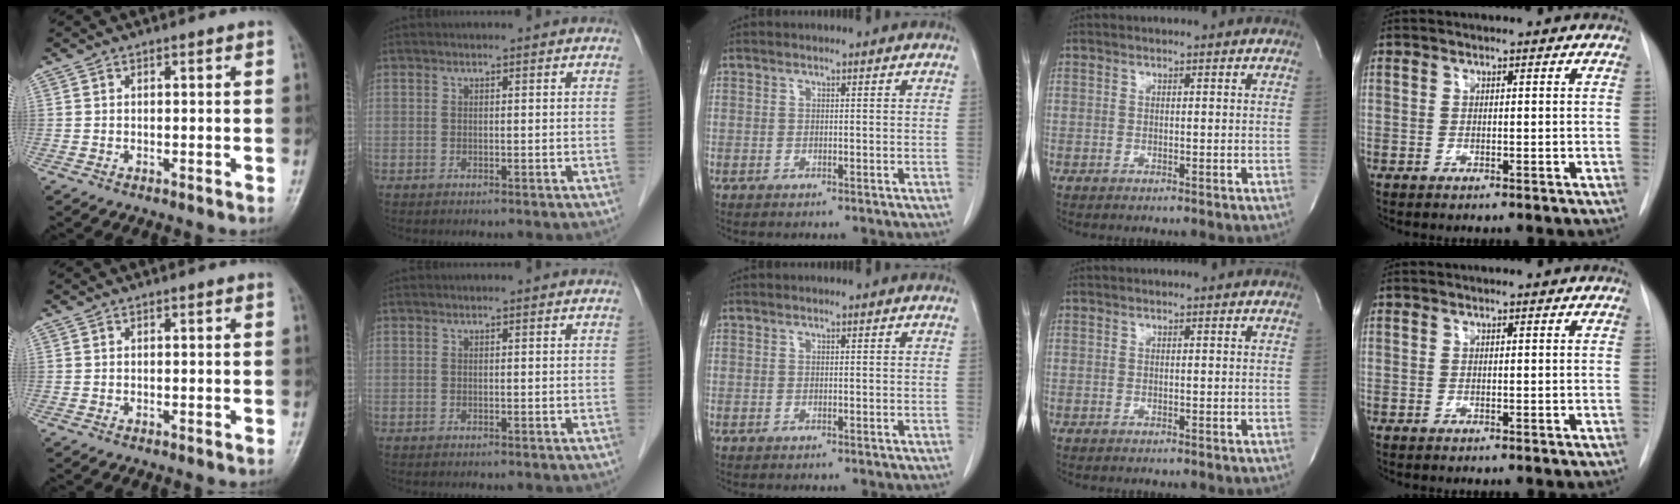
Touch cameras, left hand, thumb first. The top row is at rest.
{}